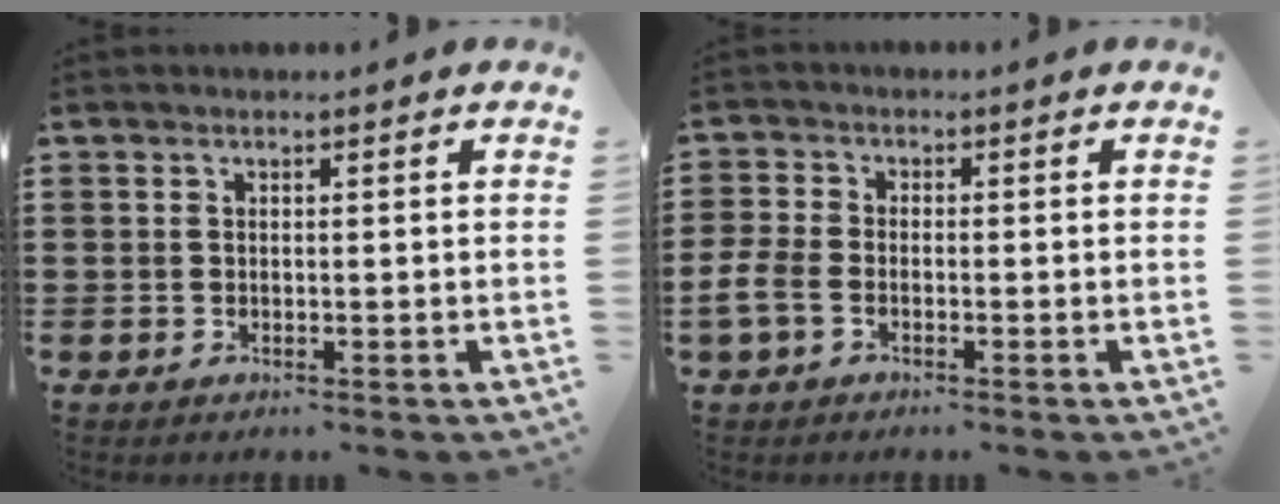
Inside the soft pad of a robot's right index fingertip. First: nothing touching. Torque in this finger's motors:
{"motor_torque": [1.07, 1.06, 0.39, 0.08]}